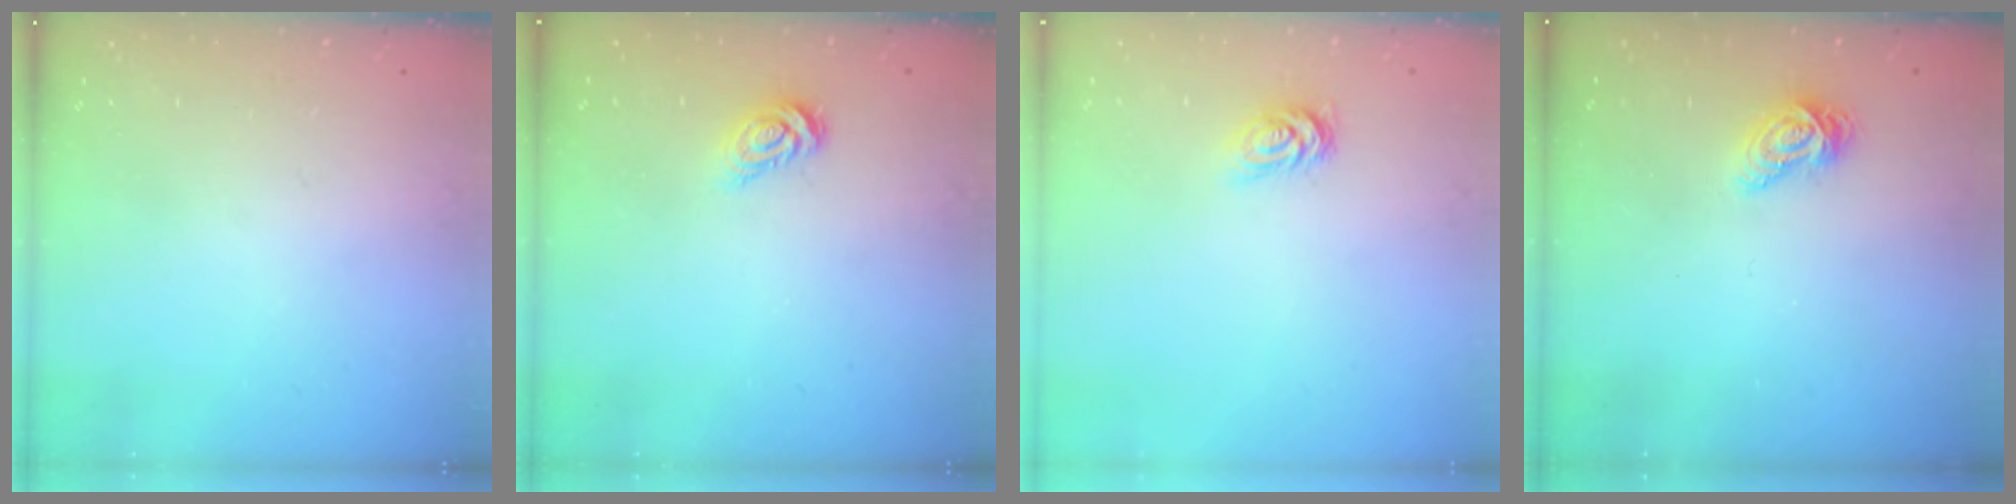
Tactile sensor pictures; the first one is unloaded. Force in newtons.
{"total": 4.1, "press": 4.1, "slide": 0.3}
{"total": 2.5, "press": 2.5, "slide": 0.4}
{"total": 7.1, "press": 7.1, "slide": 0.1}